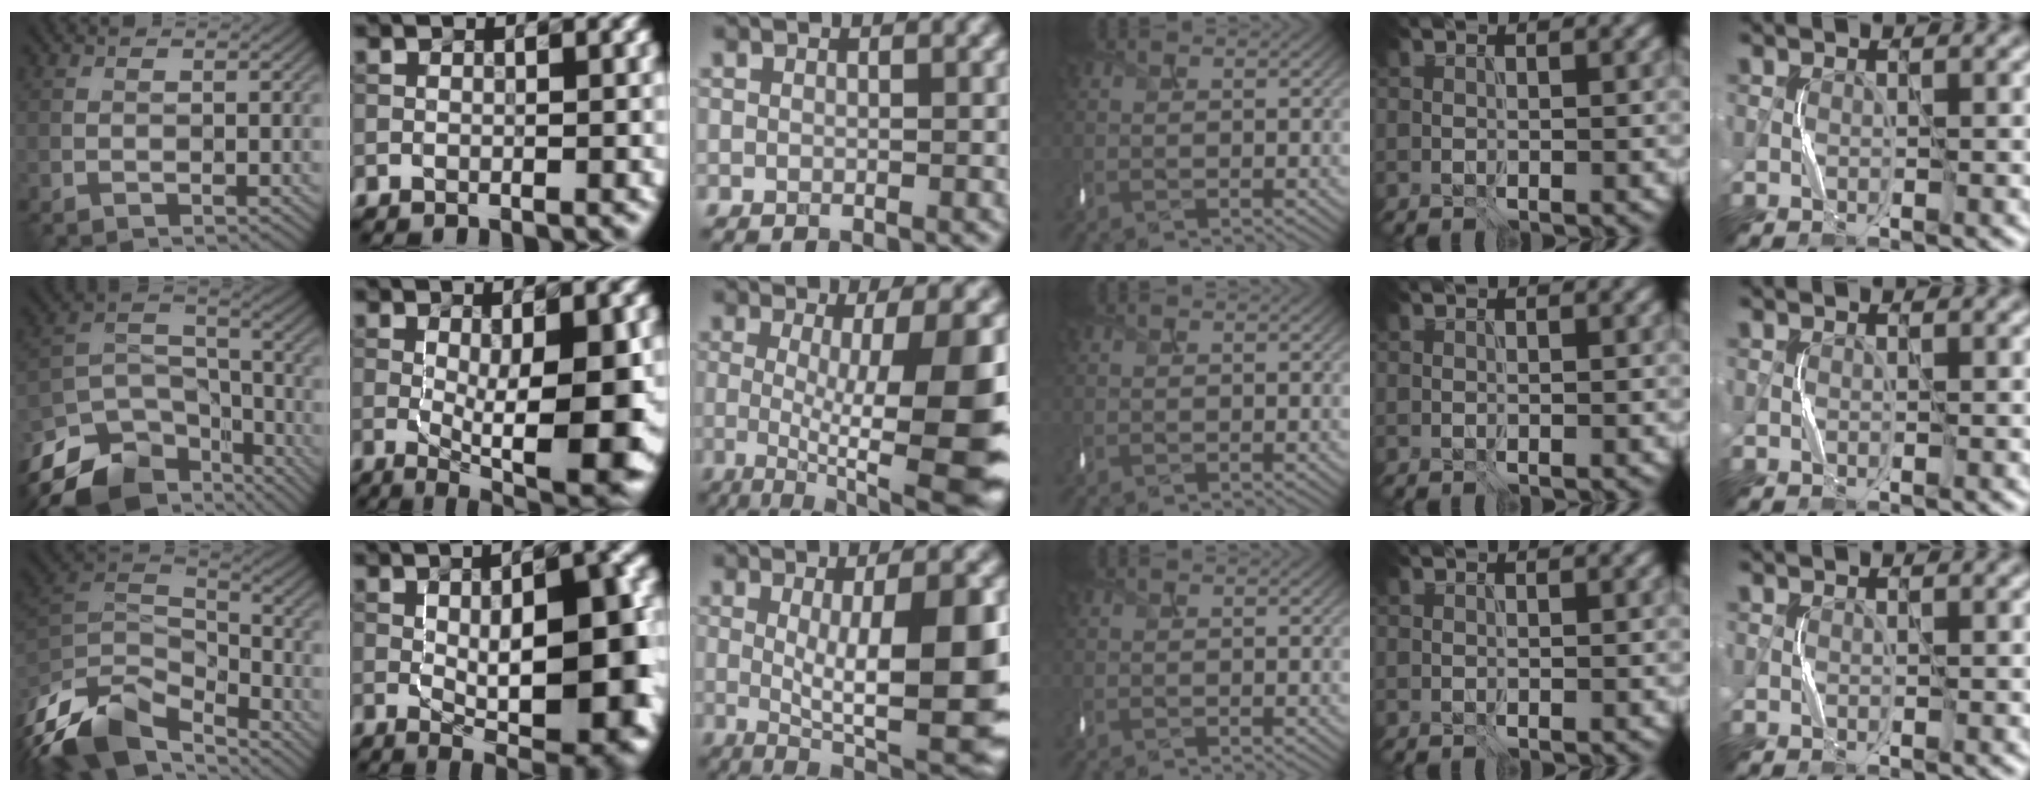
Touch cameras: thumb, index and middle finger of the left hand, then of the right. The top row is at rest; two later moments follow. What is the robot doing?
{"motion": "shake", "object": "box of matches"}